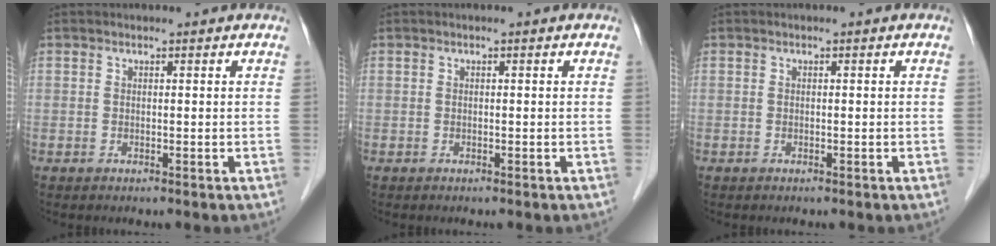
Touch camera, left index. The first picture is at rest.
{"total": 0.0}
{"total": 0.0}